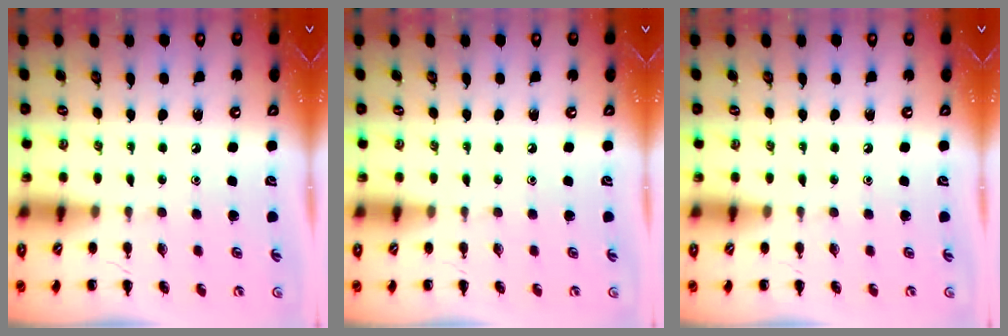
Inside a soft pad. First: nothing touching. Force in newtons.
{"total": 0.0}
{"total": 0.0}